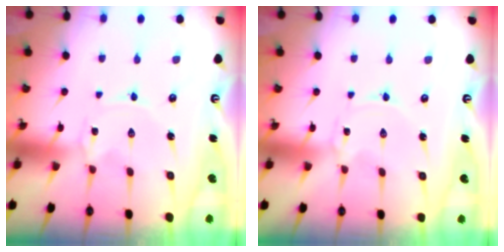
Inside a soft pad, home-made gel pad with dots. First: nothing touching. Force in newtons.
{"total": 0.0}